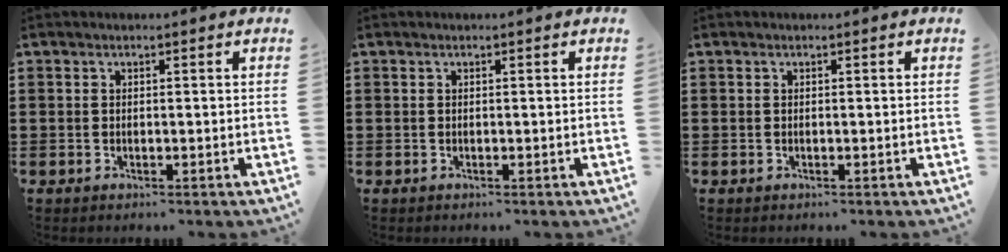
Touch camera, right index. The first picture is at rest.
{"total": 0.0}
{"total": 0.0}